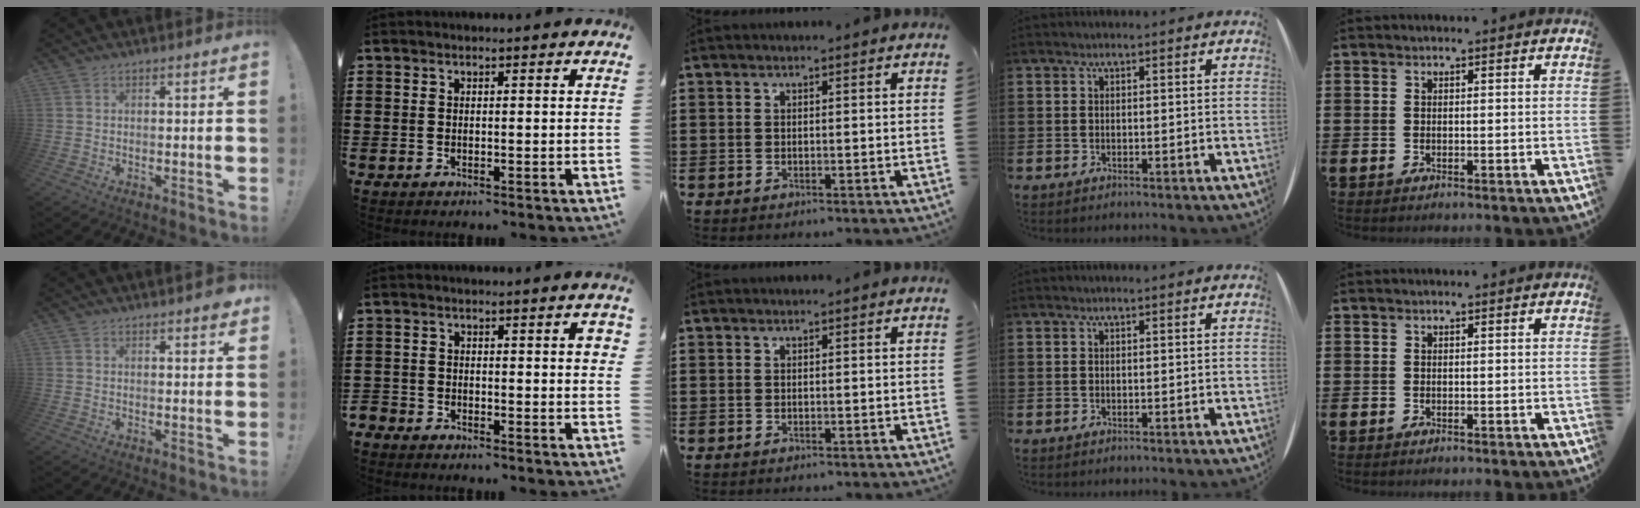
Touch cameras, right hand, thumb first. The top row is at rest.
{"thumb": {"total": 2.2, "force": [1.9, 0.9, 0.7], "torque": [0.006, -0.014, 0.033]}, "index": {"total": 2.3, "force": [-1.7, 0.7, 1.2], "torque": [-0.020, 0.007, -0.038]}}